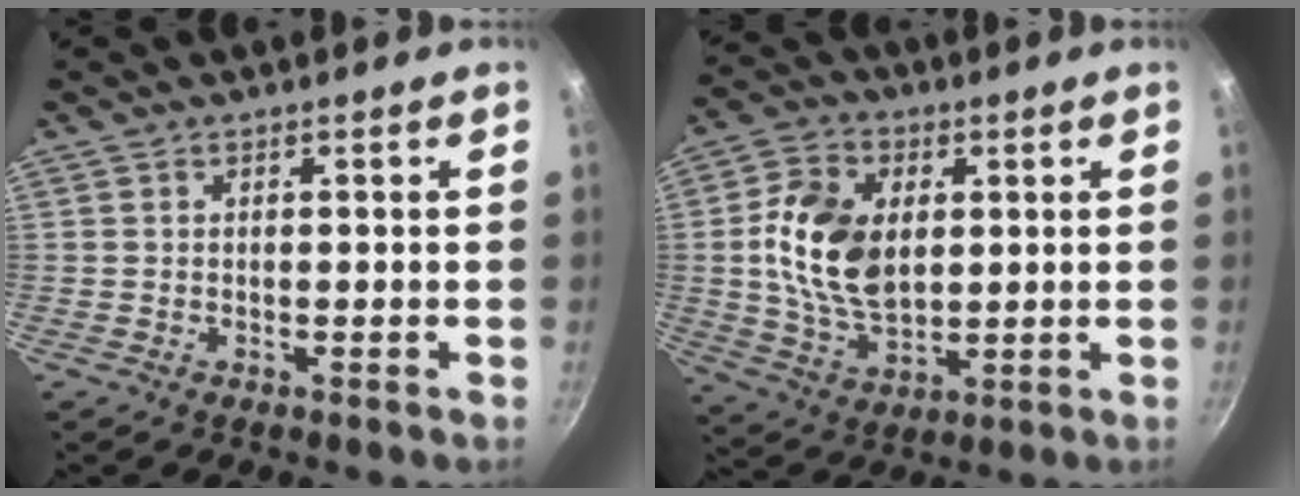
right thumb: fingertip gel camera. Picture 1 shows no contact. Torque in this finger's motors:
{"motor_torque": [0.14, 0.16, 1.01, 0.18, 0.15]}